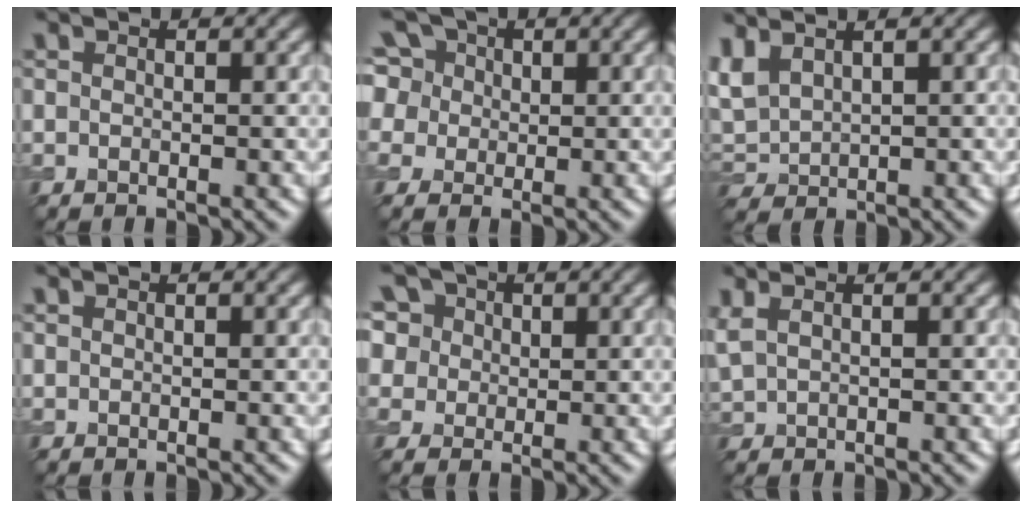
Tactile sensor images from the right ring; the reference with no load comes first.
{"total": 7.9, "force": [3.2, 6.3, 3.6], "torque": [-0.073, 0.037, 0.026]}
{"total": 2.8, "force": [1.6, 1.5, 1.7], "torque": [-0.055, 0.009, 0.041]}
{"total": 0.0}
{"total": 9.8, "force": [5.1, 7.1, 4.5], "torque": [-0.101, 0.033, 0.058]}
{"total": 2.4, "force": [1.5, 1.1, 1.6], "torque": [-0.036, 0.013, 0.024]}